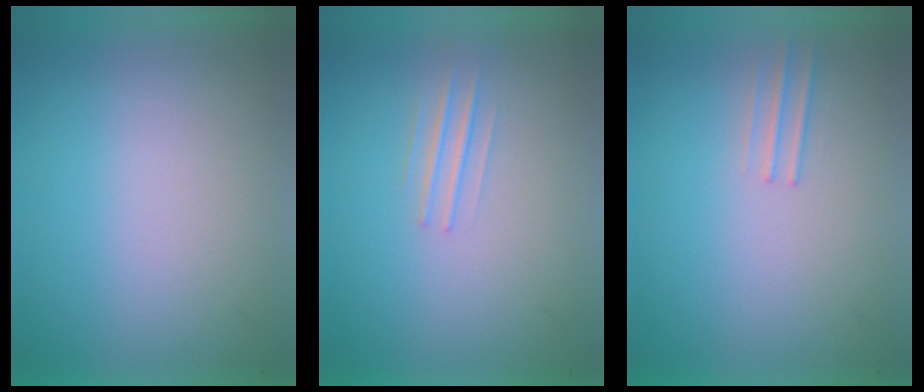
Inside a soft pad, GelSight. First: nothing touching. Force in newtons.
{"total": 1.2}
{"total": 1.1}